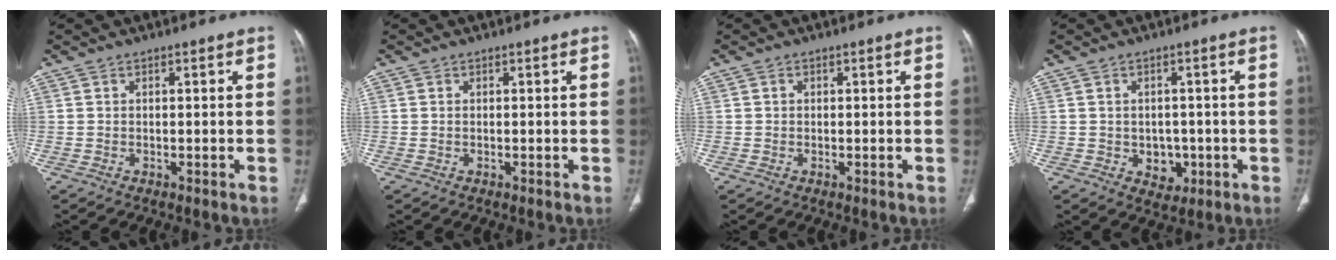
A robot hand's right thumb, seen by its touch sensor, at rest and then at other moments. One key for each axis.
{"total": 0.0}
{"total": 0.6, "fx": 0.1, "fy": 0.6, "fz": 0.2, "tx": 0.000, "ty": 0.002, "tz": 0.002}
{"total": 4.7, "fx": -1.0, "fy": 3.9, "fz": 2.5, "tx": -0.009, "ty": 0.005, "tz": -0.004}